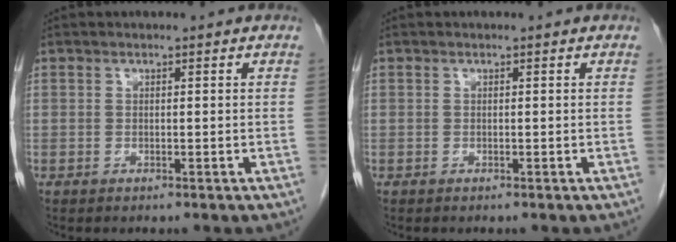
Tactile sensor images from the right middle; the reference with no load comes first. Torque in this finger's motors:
{"motor_torque": [0.10, -0.11, 0.08, 0.01]}